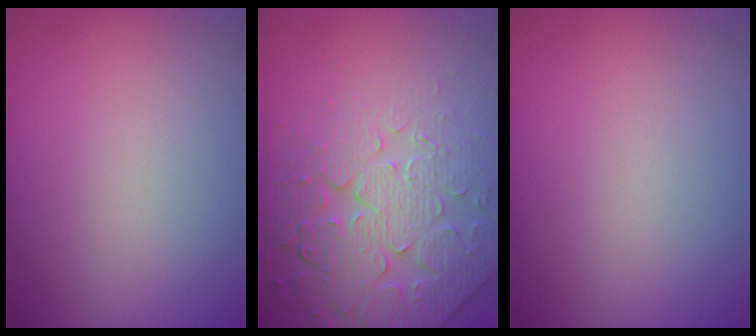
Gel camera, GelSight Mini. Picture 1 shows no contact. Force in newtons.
{"total": 6.4, "press": 5.5, "slide": 3.4}
{"total": 0.0}